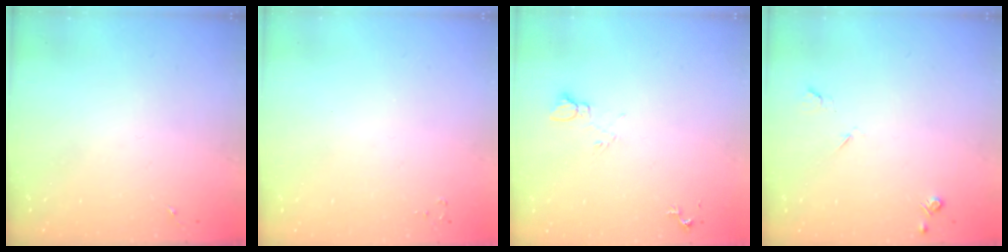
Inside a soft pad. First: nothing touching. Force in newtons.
{"total": 2.0, "press": 2.0, "slide": 0.3}
{"total": 4.6, "press": 4.6, "slide": 0.6}
{"total": 4.6, "press": 4.5, "slide": 0.7}